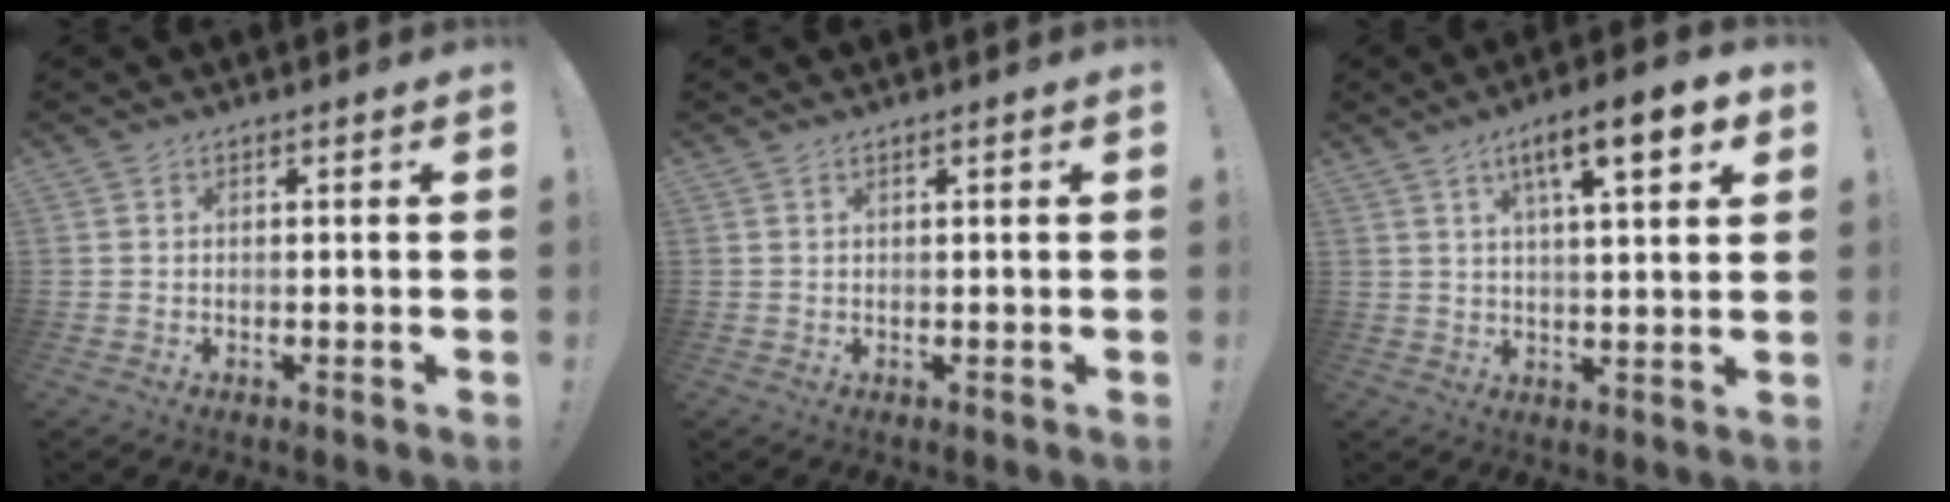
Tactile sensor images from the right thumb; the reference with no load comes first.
{"total": 1.0, "force": [0.6, -0.1, 0.8], "torque": [-0.019, 0.002, 0.011]}
{"total": 12.0, "force": [5.6, 2.8, 10.2], "torque": [-0.146, -0.018, 0.083]}